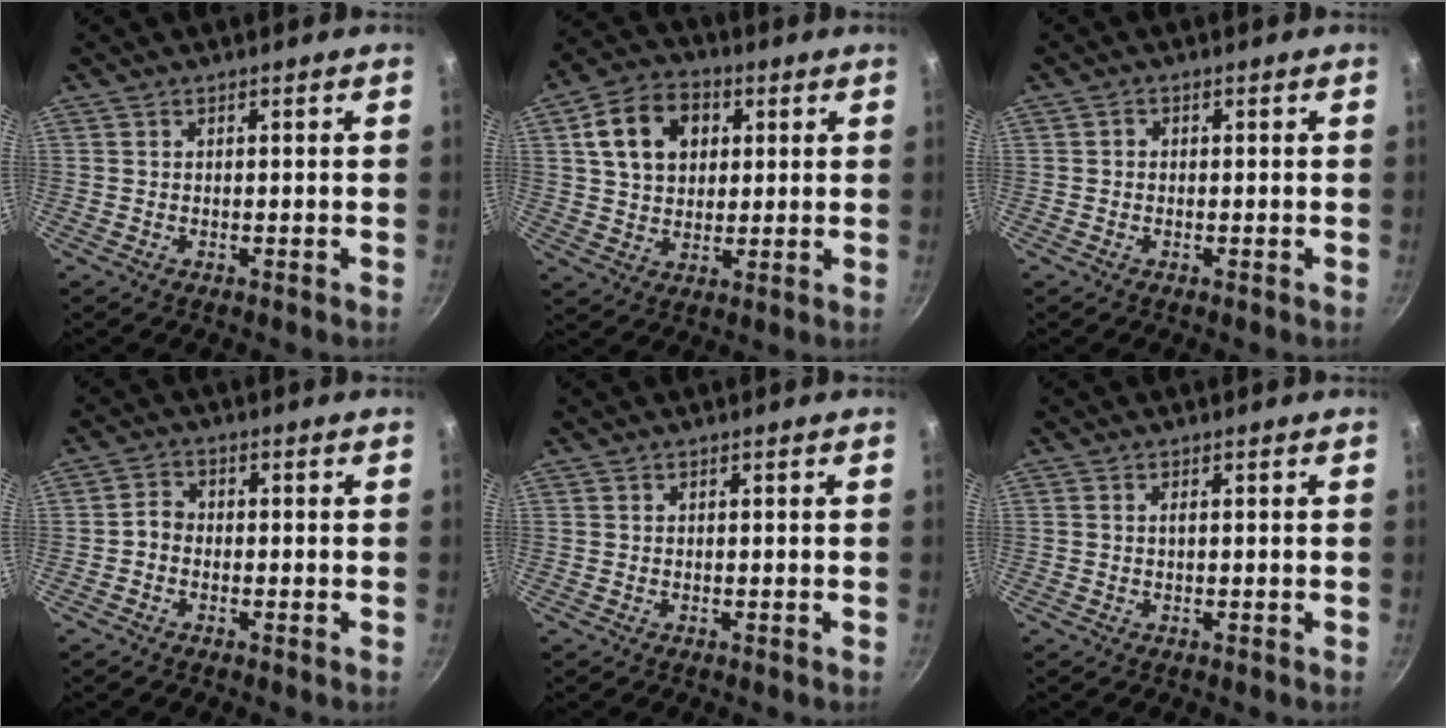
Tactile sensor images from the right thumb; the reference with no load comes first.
{"total": 12.7, "force": [3.8, 9.4, 7.8], "torque": [-0.117, 0.007, 0.054]}
{"total": 0.9, "force": [0.0, 0.8, 0.4], "torque": [-0.008, 0.005, -0.001]}
{"total": 2.4, "force": [-0.9, 1.9, 1.1], "torque": [-0.019, 0.018, -0.027]}
{"total": 0.0}
{"total": 0.5, "force": [0.0, 0.2, 0.5], "torque": [-0.010, 0.001, 0.000]}